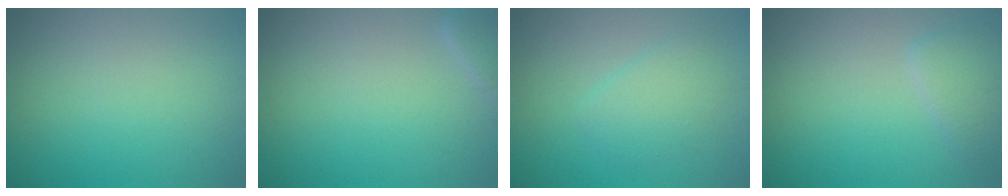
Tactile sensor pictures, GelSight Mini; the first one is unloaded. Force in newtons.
{"total": 1.6, "press": 1.6, "slide": 0.2}
{"total": 2.4, "press": 2.4, "slide": 0.2}
{"total": 2.2, "press": 2.2, "slide": 0.1}